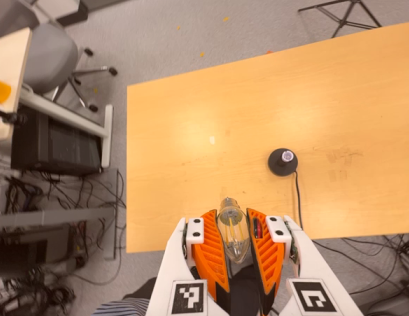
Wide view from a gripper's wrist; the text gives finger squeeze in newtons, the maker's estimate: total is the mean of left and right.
{"total": 21.6, "left": 24.8, "right": 18.3}